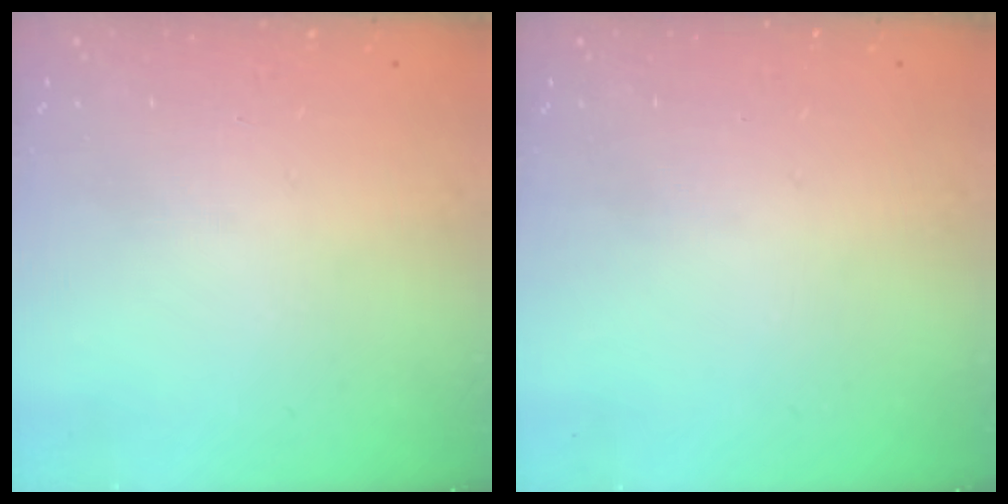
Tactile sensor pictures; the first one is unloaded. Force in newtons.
{"total": 0.0}